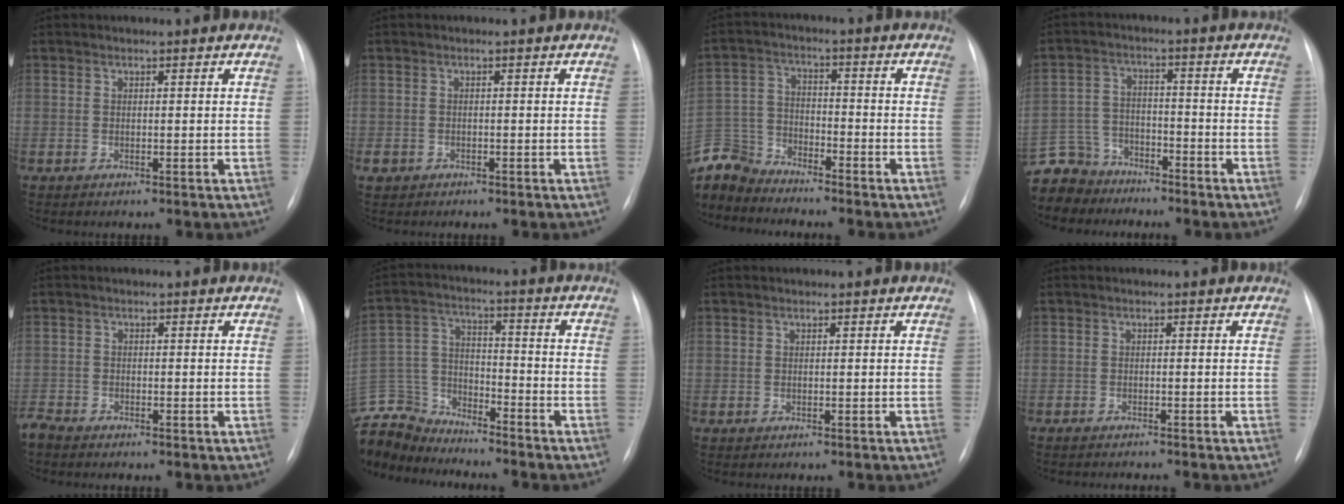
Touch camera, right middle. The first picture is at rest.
{"total": 2.2, "force": [-1.4, 1.6, 0.6], "torque": [-0.014, 0.000, -0.021]}
{"total": 9.7, "force": [-9.3, 2.7, 0.8], "torque": [-0.030, 0.010, -0.186]}
{"total": 9.8, "force": [-8.5, 4.8, 0.5], "torque": [-0.028, 0.010, -0.157]}
{"total": 2.2, "force": [-1.9, 0.8, 0.7], "torque": [-0.017, -0.003, -0.032]}
{"total": 13.5, "force": [-13.0, 2.9, 2.2], "torque": [-0.049, 0.020, -0.247]}
{"total": 0.0}
{"total": 3.3, "force": [-3.0, 0.1, 1.4], "torque": [-0.017, -0.004, -0.038]}